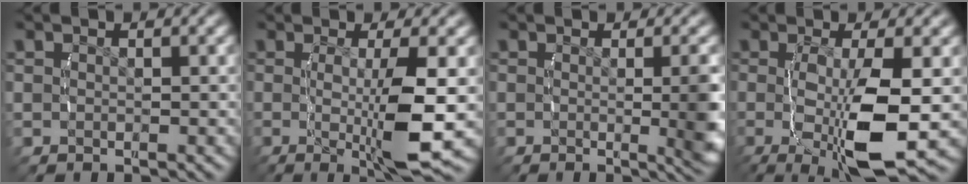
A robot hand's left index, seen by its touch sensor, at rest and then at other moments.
{"total": 6.9, "force": [-0.9, 0.9, 6.8], "torque": [-0.116, -0.016, -0.004]}
{"total": 4.1, "force": [-0.4, 0.6, 4.1], "torque": [-0.048, -0.005, -0.009]}
{"total": 8.2, "force": [-1.3, 2.1, 7.8], "torque": [-0.143, -0.023, -0.003]}